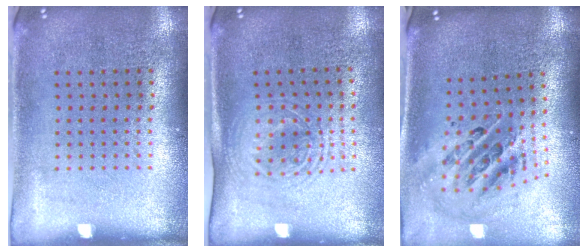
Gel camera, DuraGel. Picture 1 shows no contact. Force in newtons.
{"total": 1.6, "press": 1.3, "slide": 0.9}
{"total": 1.6, "press": 1.3, "slide": 0.9}